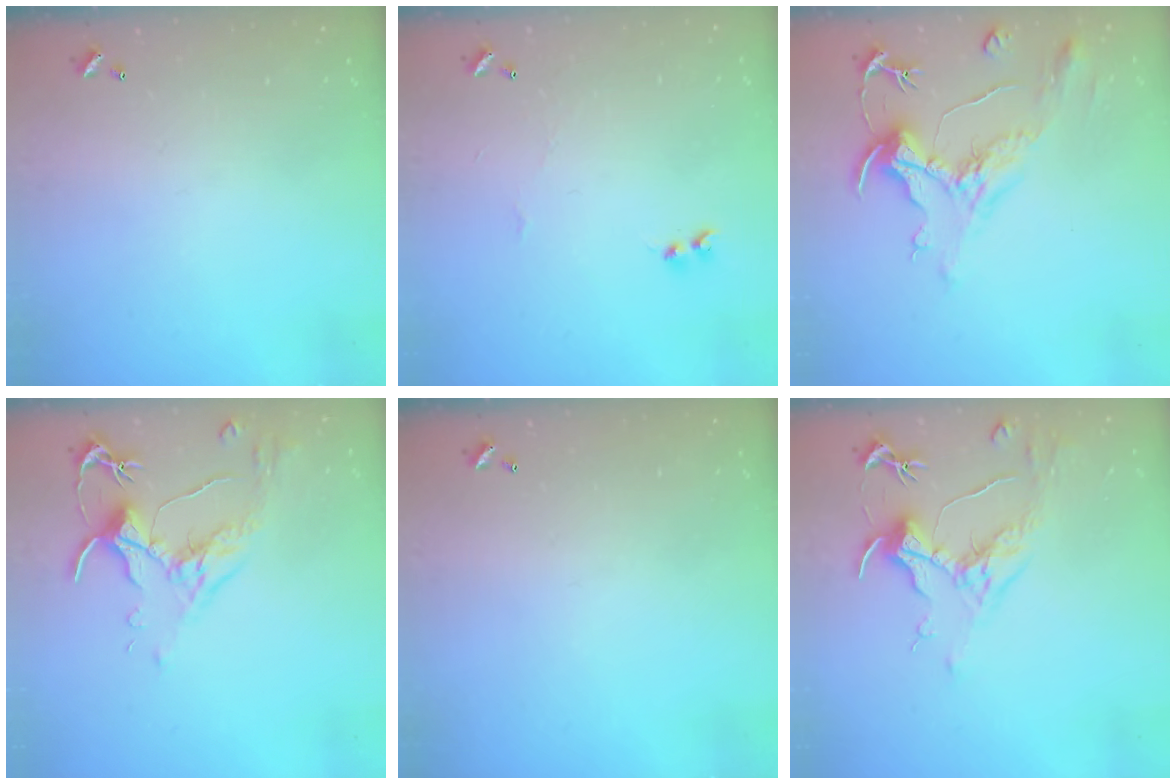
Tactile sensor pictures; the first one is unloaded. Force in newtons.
{"total": 2.1, "press": 2.0, "slide": 0.5}
{"total": 2.2, "press": 1.7, "slide": 1.3}
{"total": 1.4, "press": 1.3, "slide": 0.6}
{"total": 0.0}
{"total": 1.5, "press": 1.3, "slide": 0.9}